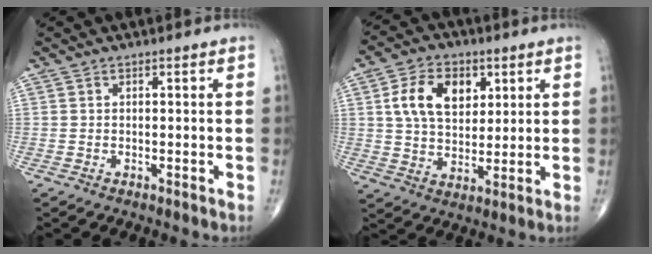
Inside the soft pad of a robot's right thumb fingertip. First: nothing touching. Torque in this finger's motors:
{"motor_torque": [-0.65, 0.96, 0.71, 0.48, 0.10]}